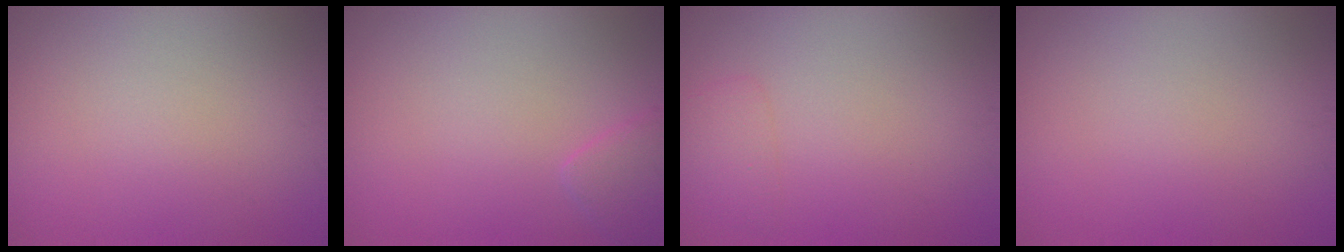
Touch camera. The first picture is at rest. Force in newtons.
{"total": 1.7, "press": 1.7, "slide": 0.1}
{"total": 1.4, "press": 1.4, "slide": 0.1}
{"total": 0.0}